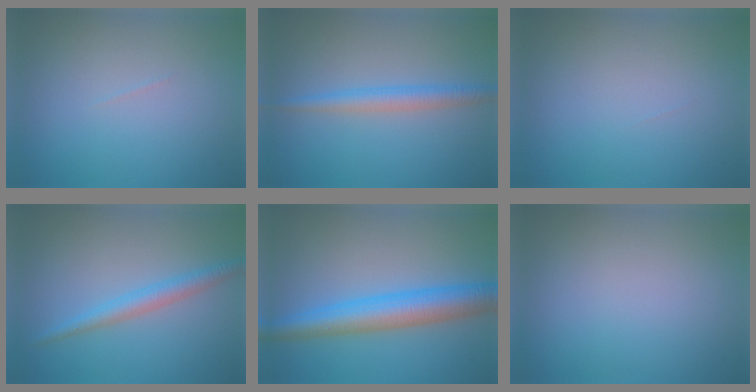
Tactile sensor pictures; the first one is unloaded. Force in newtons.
{"total": 2.6, "press": 2.6, "slide": 0.0}
{"total": 0.0}
{"total": 2.4, "press": 2.4, "slide": 0.1}
{"total": 6.2, "press": 6.2, "slide": 0.1}
{"total": 0.0}